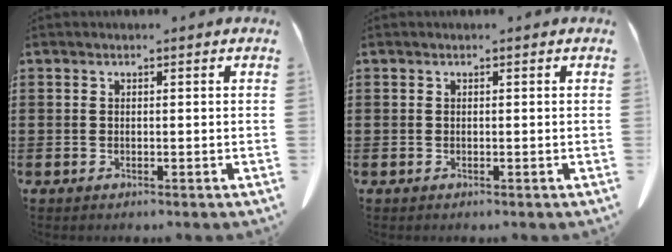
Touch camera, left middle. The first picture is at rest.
{"total": 0.0}